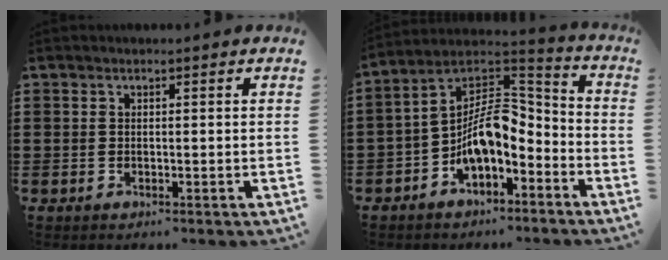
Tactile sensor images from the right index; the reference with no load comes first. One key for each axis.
{"total": 8.8, "fx": -3.2, "fy": 4.3, "fz": 7.0, "tx": -0.154, "ty": -0.011, "tz": -0.068}